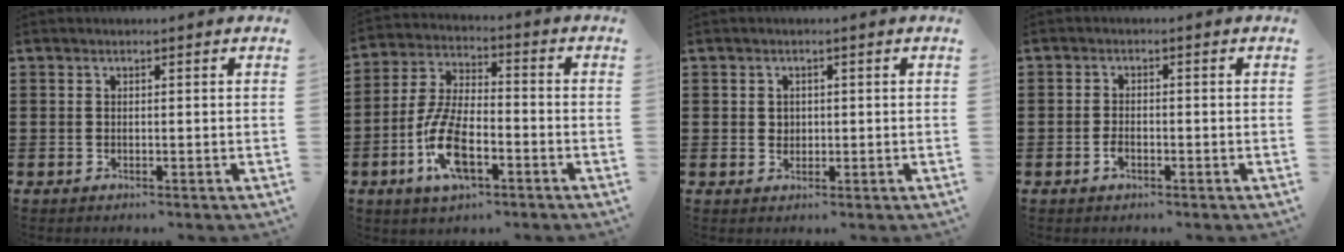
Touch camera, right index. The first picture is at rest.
{"total": 10.2, "force": [-3.8, 4.4, 8.4], "torque": [-0.191, -0.002, -0.074]}
{"total": 1.3, "force": [0.3, 1.2, 0.4], "torque": [-0.011, 0.007, 0.004]}
{"total": 1.8, "force": [-0.9, 0.9, 1.3], "torque": [-0.033, -0.003, -0.019]}